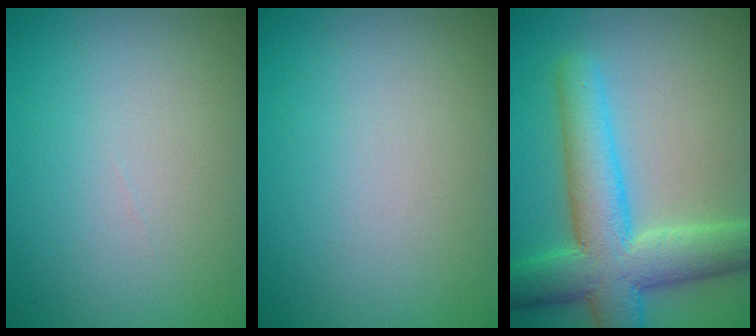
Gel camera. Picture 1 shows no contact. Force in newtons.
{"total": 0.0}
{"total": 8.6, "press": 8.6, "slide": 0.4}